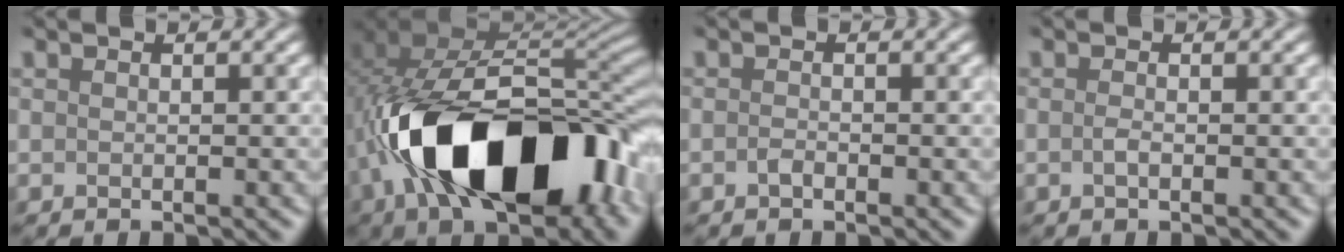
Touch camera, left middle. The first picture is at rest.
{"total": 17.3, "force": [-5.6, 9.3, 13.5], "torque": [-0.205, -0.015, -0.073]}
{"total": 0.7, "force": [-0.6, 0.0, 0.3], "torque": [-0.011, 0.008, -0.008]}
{"total": 0.7, "force": [-0.5, -0.1, 0.5], "torque": [-0.019, 0.008, -0.005]}